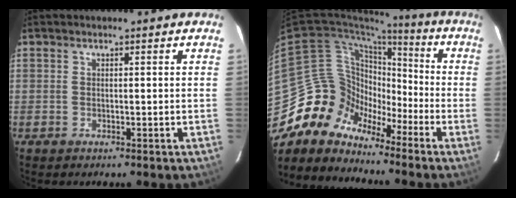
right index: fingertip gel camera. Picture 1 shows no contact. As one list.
[{"total": 10.9, "force": [-8.3, 7.0, 0.8], "torque": [-0.018, 0.041, -0.170]}]